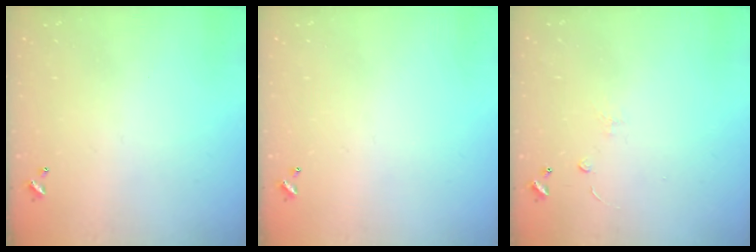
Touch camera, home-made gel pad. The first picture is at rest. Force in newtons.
{"total": 0.0}
{"total": 1.6, "press": 1.5, "slide": 0.4}